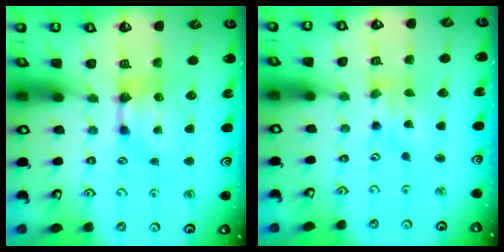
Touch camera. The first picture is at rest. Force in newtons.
{"total": 2.1, "press": 1.7, "slide": 1.2}